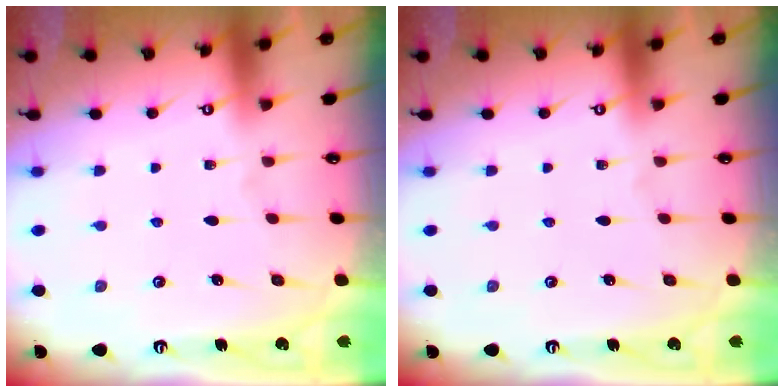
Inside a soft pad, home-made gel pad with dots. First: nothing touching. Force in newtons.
{"total": 0.0}